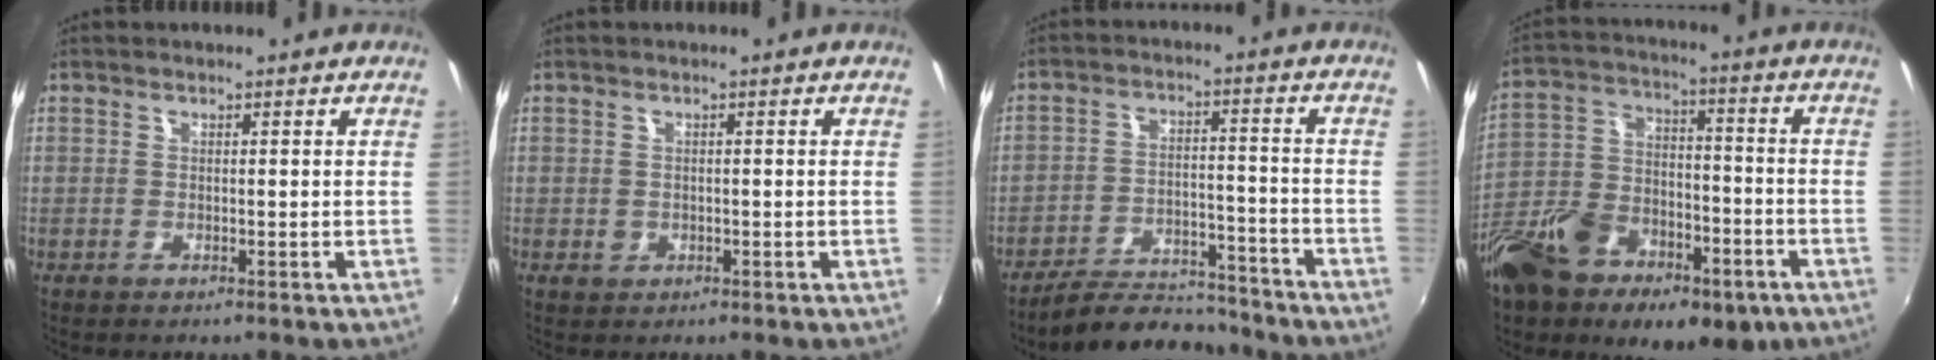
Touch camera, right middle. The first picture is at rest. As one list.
[{"total": 1.6, "force": [-0.4, 1.4, 0.5], "torque": [-0.008, -0.003, -0.006]}, {"total": 11.9, "force": [-11.0, 3.3, 3.1], "torque": [-0.071, 0.013, -0.159]}, {"total": 25.3, "force": [-14.3, 14.4, 15.1], "torque": [-0.330, -0.017, -0.231]}]